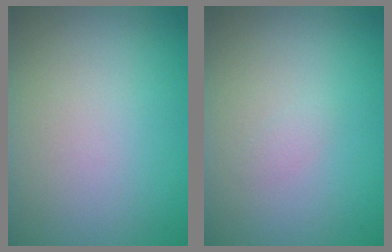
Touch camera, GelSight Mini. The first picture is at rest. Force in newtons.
{"total": 0.5, "press": 0.5, "slide": 0.0}